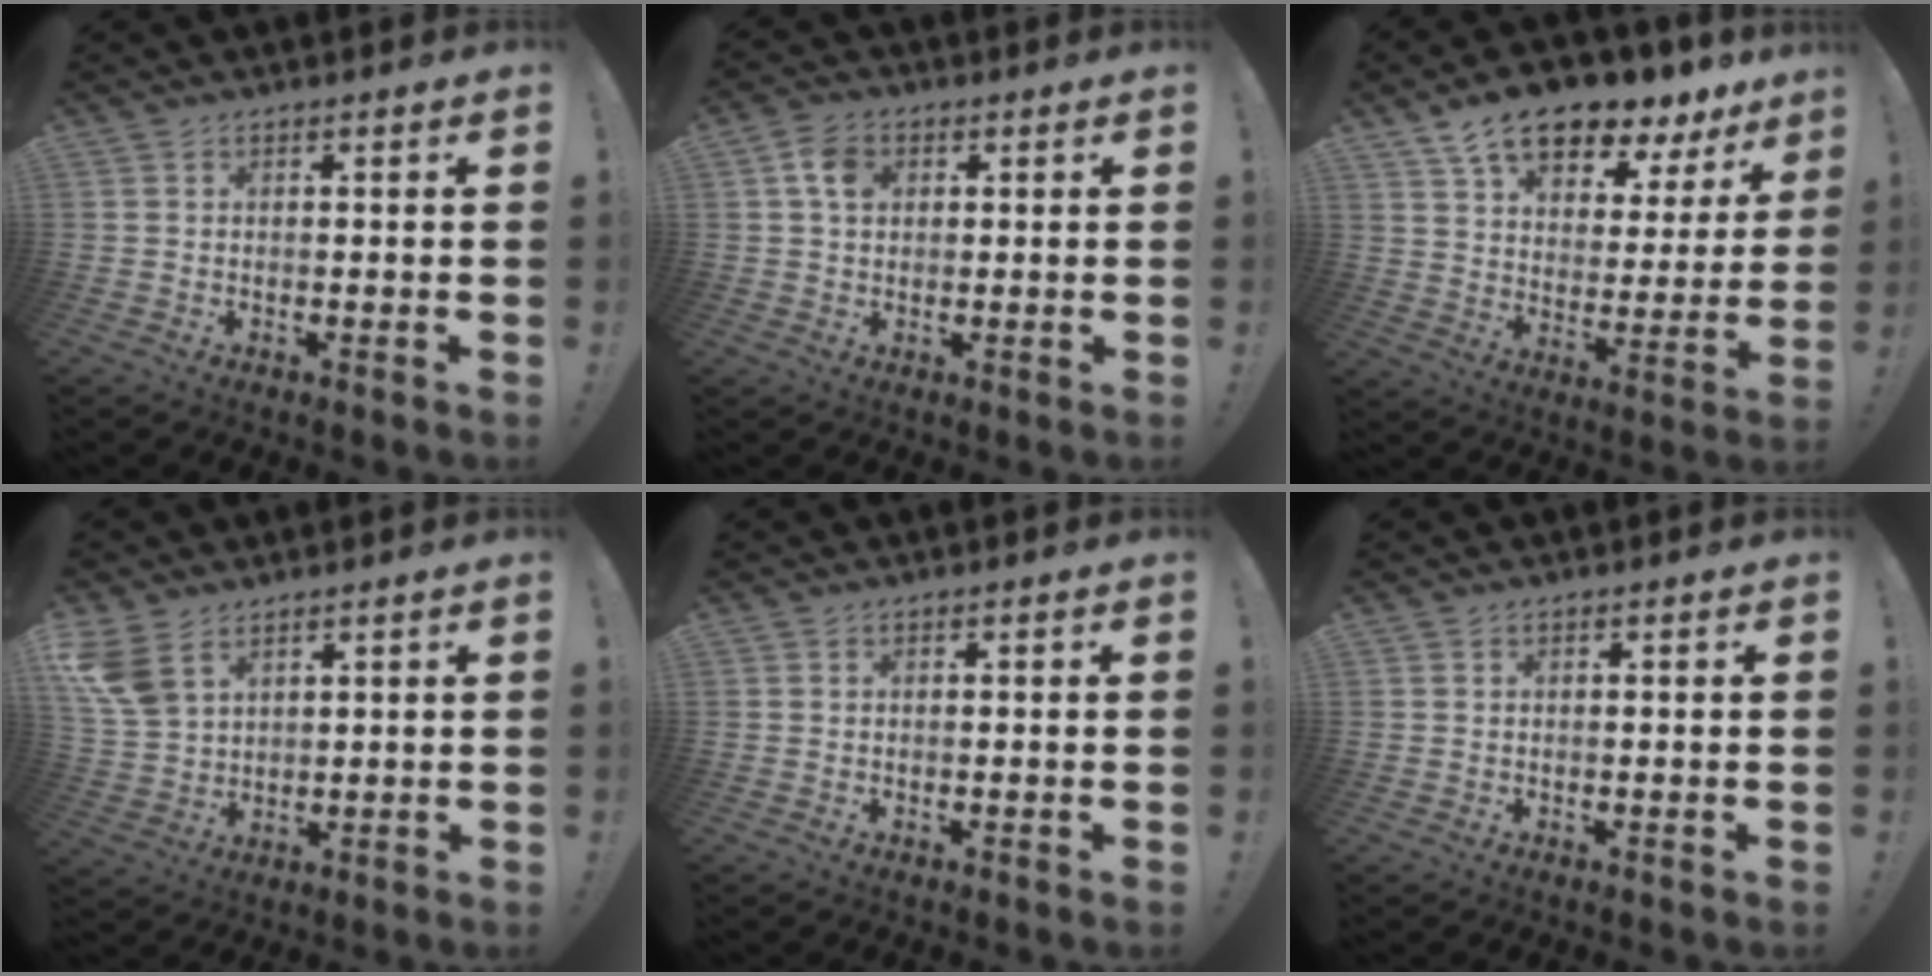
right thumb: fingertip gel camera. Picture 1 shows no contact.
{"total": 6.5, "force": [1.8, 5.1, 3.6], "torque": [-0.054, 0.007, 0.033]}
{"total": 13.8, "force": [10.5, 6.1, 6.6], "torque": [-0.110, -0.078, 0.186]}
{"total": 9.1, "force": [5.2, 5.5, 5.0], "torque": [-0.099, -0.021, 0.102]}
{"total": 0.0}
{"total": 0.0}